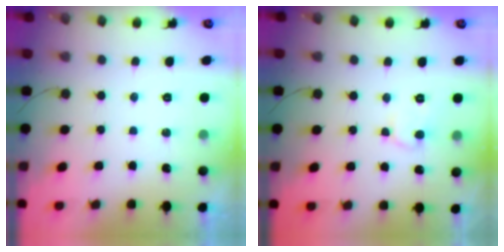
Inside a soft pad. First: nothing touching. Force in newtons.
{"total": 7.4, "press": 7.4, "slide": 0.3}